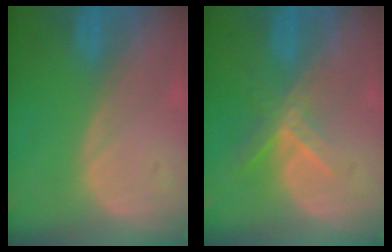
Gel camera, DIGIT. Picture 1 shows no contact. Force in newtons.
{"total": 5.6, "press": 4.9, "slide": 2.8}